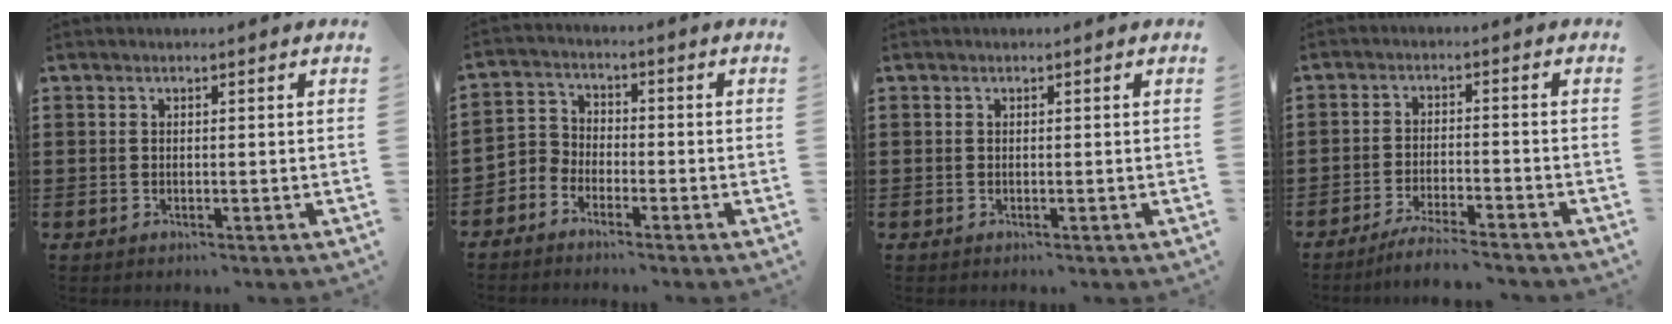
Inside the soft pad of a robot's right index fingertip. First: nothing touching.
{"total": 3.2, "force": [-2.8, 1.5, -0.1], "torque": [-0.017, 0.004, -0.066]}
{"total": 0.0}
{"total": 4.1, "force": [-3.8, -0.3, 1.4], "torque": [-0.031, -0.007, -0.077]}